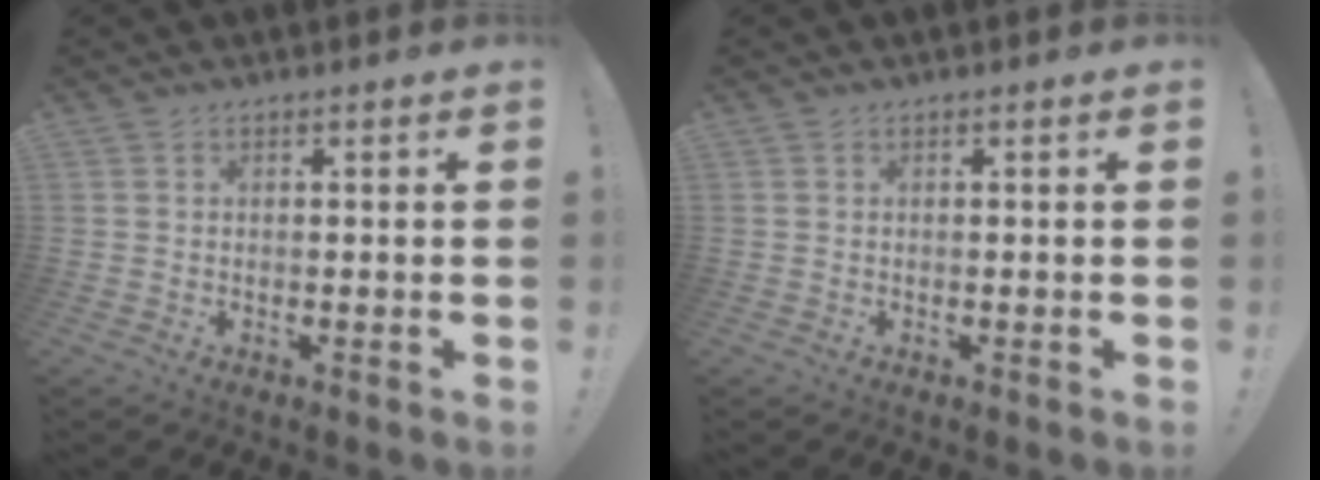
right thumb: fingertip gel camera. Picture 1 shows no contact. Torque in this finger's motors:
{"motor_torque": [-0.24, -0.03, 0.05, -0.10, 0.06]}